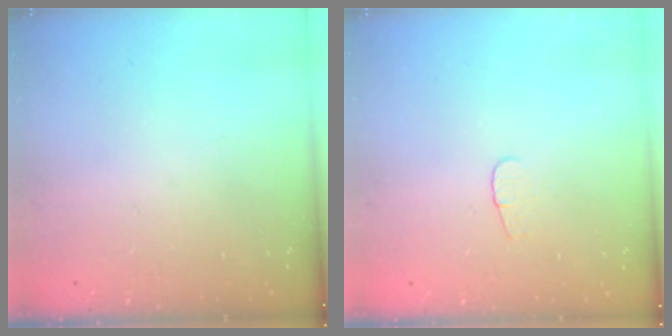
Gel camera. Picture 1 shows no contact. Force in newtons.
{"total": 3.6, "press": 3.6, "slide": 0.4}